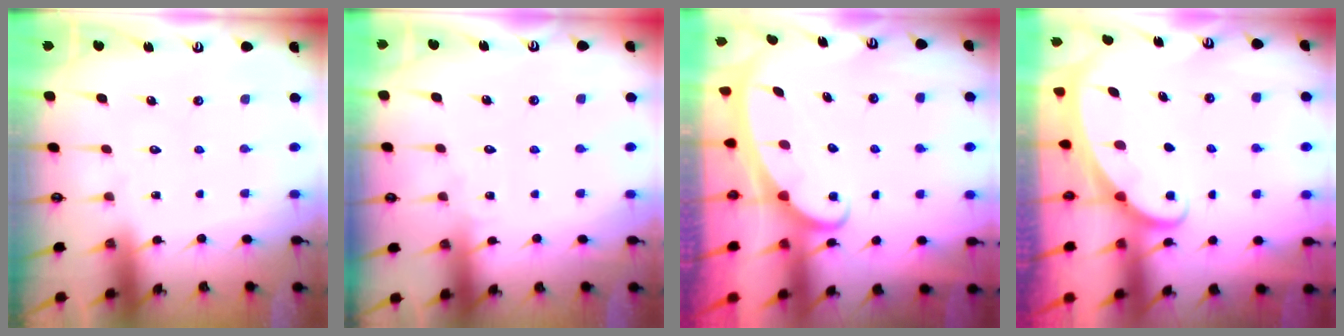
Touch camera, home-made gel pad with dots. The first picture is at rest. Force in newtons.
{"total": 1.6, "press": 1.5, "slide": 0.2}
{"total": 2.3, "press": 2.3, "slide": 0.3}
{"total": 1.8, "press": 1.8, "slide": 0.1}